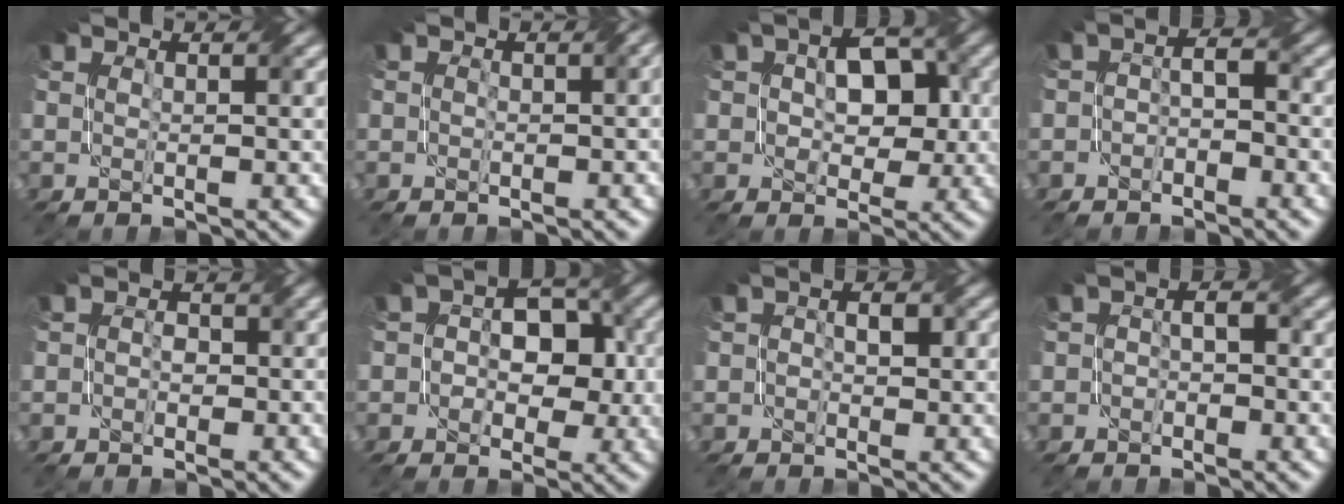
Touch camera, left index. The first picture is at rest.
{"total": 2.2, "force": [-0.7, 1.1, 1.8], "torque": [-0.022, -0.003, -0.010]}
{"total": 5.9, "force": [0.5, 3.8, 4.5], "torque": [-0.053, 0.010, 0.004]}
{"total": 2.3, "force": [-1.6, 1.4, 1.0], "torque": [-0.015, 0.004, -0.038]}
{"total": 2.2, "force": [-0.8, 1.8, 1.2], "torque": [-0.001, 0.004, -0.018]}
{"total": 6.3, "force": [-0.6, 4.5, 4.4], "torque": [-0.035, 0.018, -0.019]}
{"total": 2.5, "force": [-0.3, 1.8, 1.7], "torque": [-0.014, 0.005, -0.005]}
{"total": 2.1, "force": [-1.2, 1.5, 0.9], "torque": [-0.003, 0.005, -0.027]}